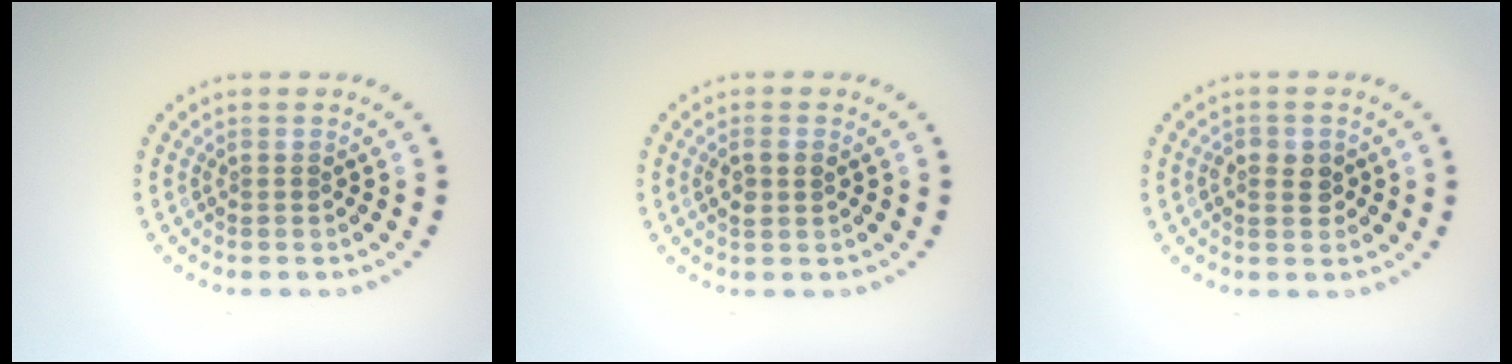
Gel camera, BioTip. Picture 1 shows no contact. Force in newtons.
{"total": 1.6, "press": 1.5, "slide": 0.4}
{"total": 2.0, "press": 2.0, "slide": 0.3}